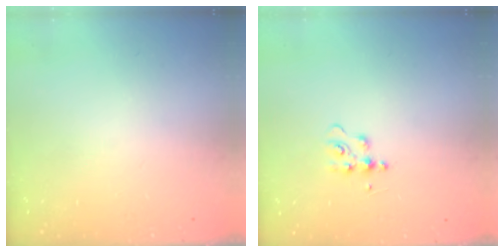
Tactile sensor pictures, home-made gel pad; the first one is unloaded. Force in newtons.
{"total": 6.7, "press": 6.7, "slide": 0.6}